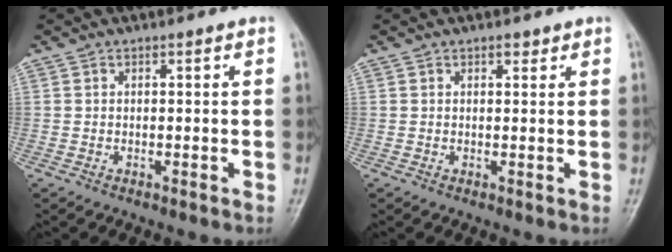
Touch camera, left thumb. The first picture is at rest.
{"total": 1.3, "force": [0.9, 0.7, 0.7], "torque": [-0.003, -0.004, 0.009]}